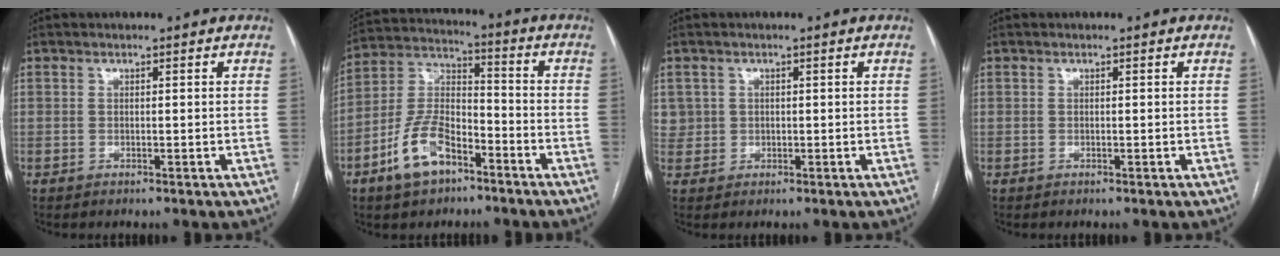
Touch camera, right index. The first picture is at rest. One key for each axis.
{"total": 11.7, "fx": -6.5, "fy": 5.7, "fz": 7.8, "tx": -0.172, "ty": 0.013, "tz": -0.120}
{"total": 2.4, "fx": 0.6, "fy": 2.4, "fz": 0.0, "tx": 0.014, "ty": 0.009, "tz": 0.010}
{"total": 0.0}